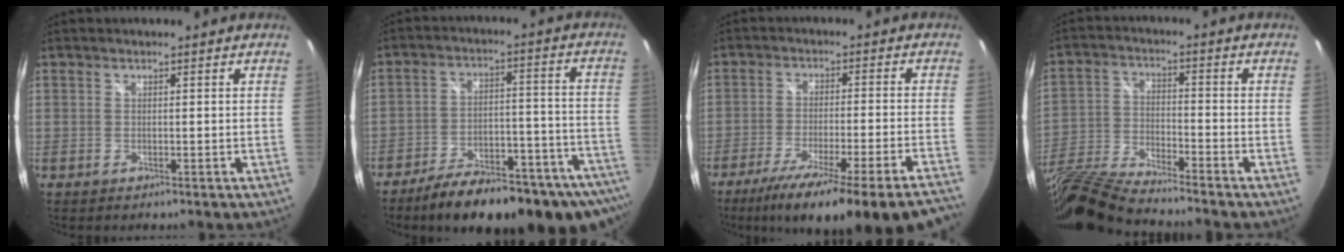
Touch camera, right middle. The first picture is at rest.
{"total": 25.3, "force": [-20.0, 7.3, 13.5], "torque": [-0.193, -0.018, -0.260]}
{"total": 23.7, "force": [-19.8, -0.6, 13.2], "torque": [-0.213, -0.071, -0.294]}
{"total": 15.5, "force": [-13.2, 2.0, 7.8], "torque": [-0.177, -0.030, -0.254]}